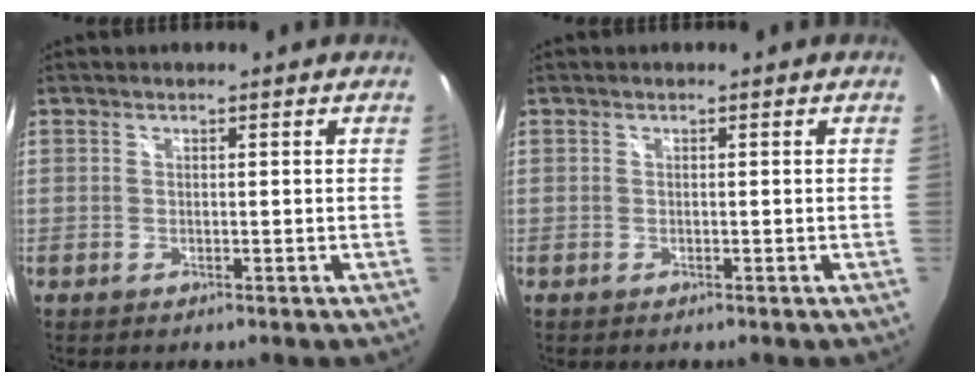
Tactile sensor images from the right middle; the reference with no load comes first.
{"total": 0.0}